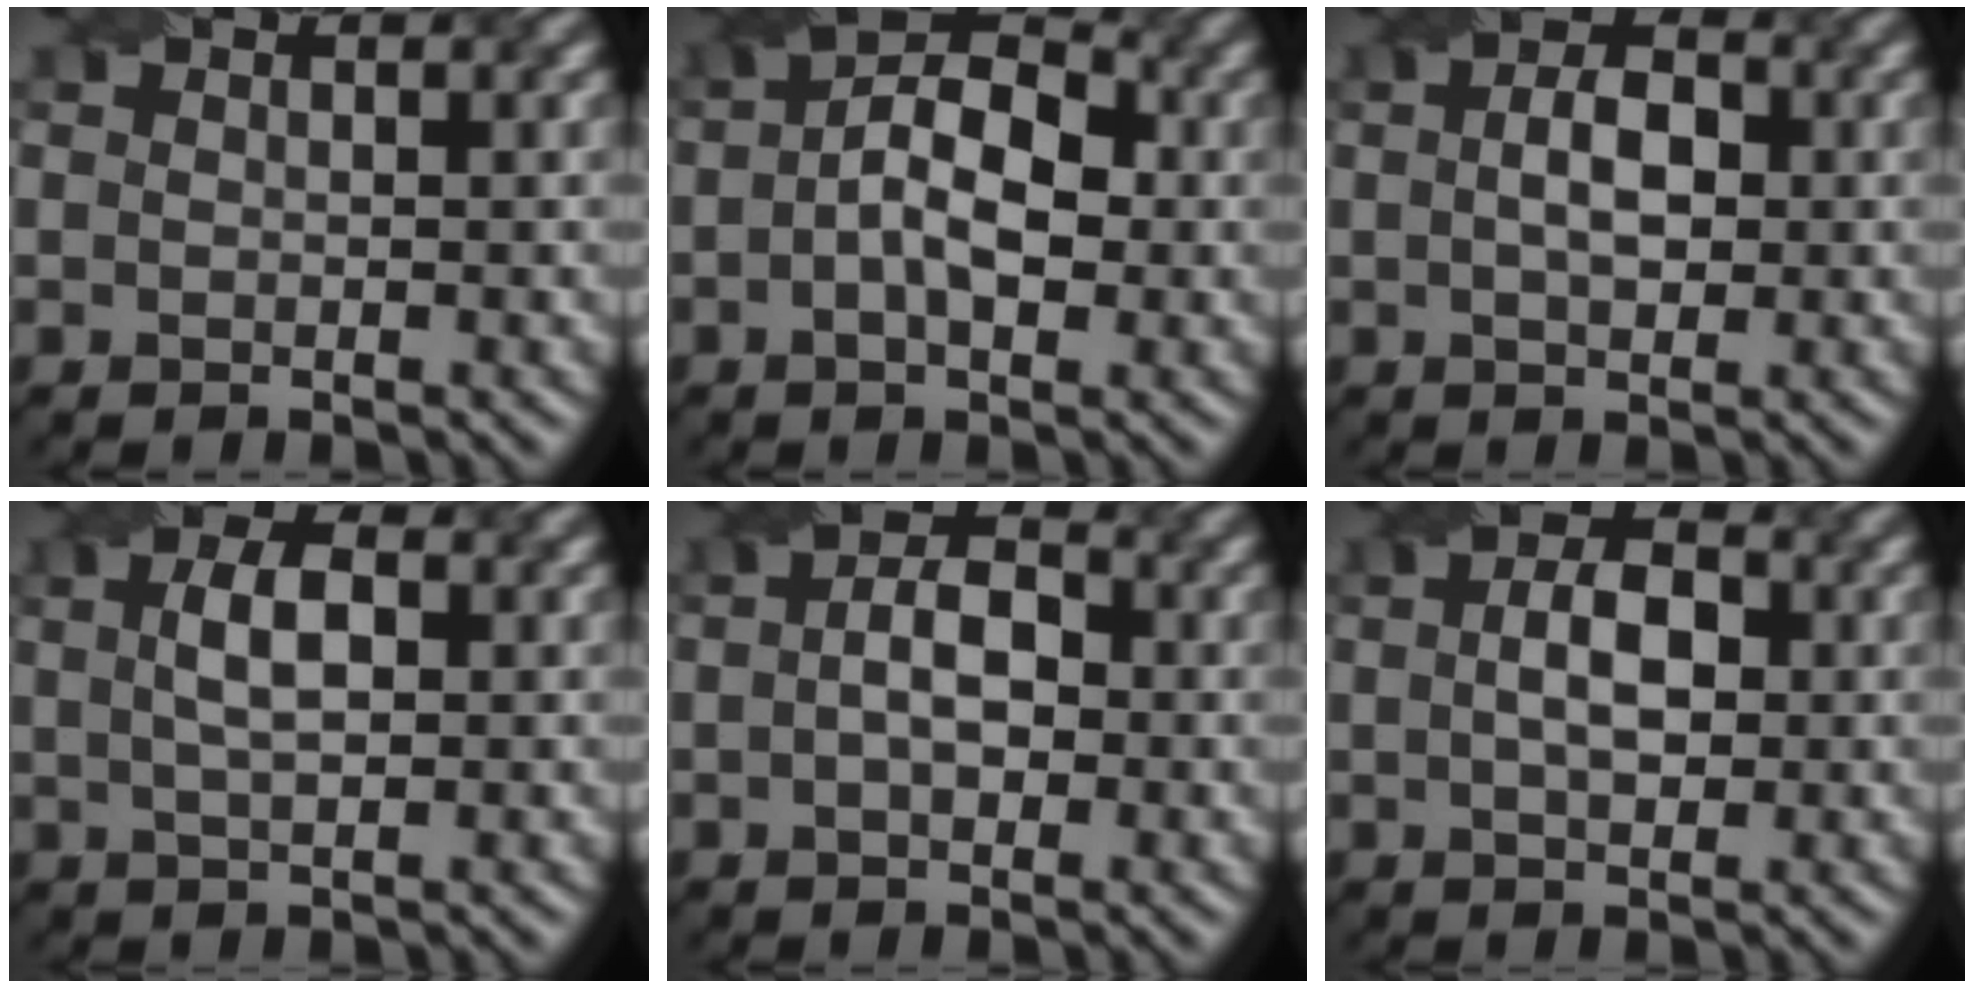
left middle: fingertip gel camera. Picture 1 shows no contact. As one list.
[{"total": 5.9, "force": [-0.6, 3.4, 4.8], "torque": [-0.063, 0.017, -0.004]}, {"total": 3.0, "force": [-0.4, 1.9, 2.2], "torque": [-0.031, 0.008, 0.003]}, {"total": 2.6, "force": [0.0, 1.3, 2.3], "torque": [-0.041, 0.008, 0.015]}, {"total": 3.4, "force": [-0.7, 2.2, 2.5], "torque": [-0.028, 0.012, -0.005]}, {"total": 3.4, "force": [-0.3, 2.1, 2.6], "torque": [-0.037, 0.008, 0.005]}]